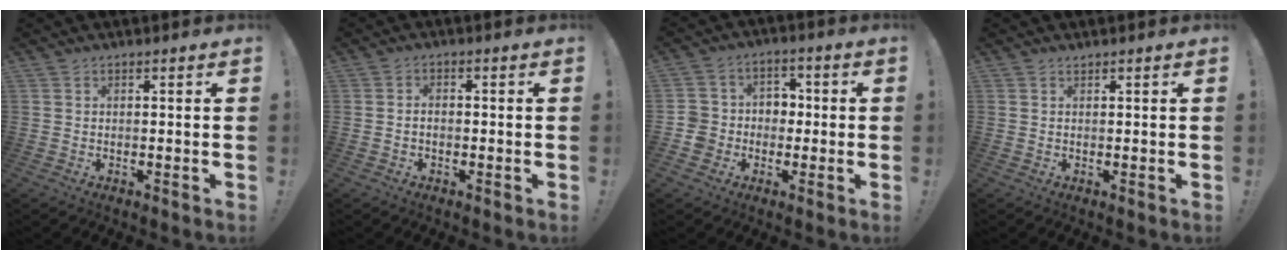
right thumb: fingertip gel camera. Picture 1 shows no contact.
{"total": 1.9, "force": [-1.0, 1.1, 1.1], "torque": [-0.026, 0.010, -0.016]}
{"total": 9.0, "force": [-2.3, 8.5, 2.1], "torque": [-0.039, 0.030, -0.037]}
{"total": 0.5, "force": [0.5, 0.1, 0.0], "torque": [0.000, -0.002, 0.010]}